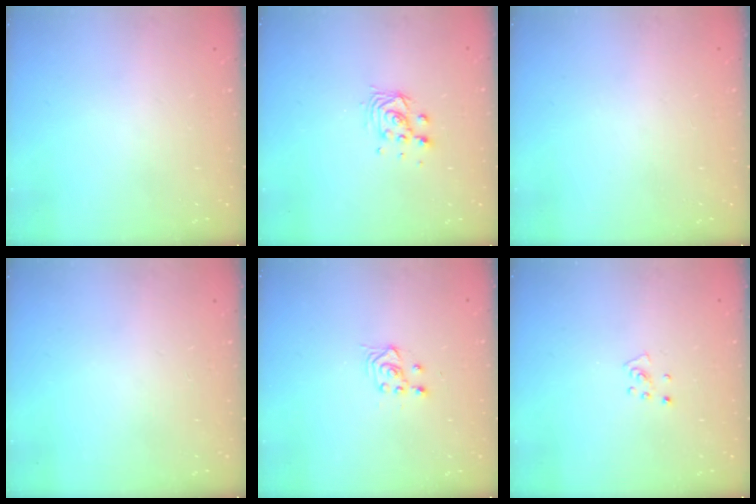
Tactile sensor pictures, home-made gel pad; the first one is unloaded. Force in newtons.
{"total": 5.9, "press": 5.9, "slide": 0.5}
{"total": 0.0}
{"total": 0.0}
{"total": 3.3, "press": 3.0, "slide": 1.4}
{"total": 3.8, "press": 3.8, "slide": 0.4}